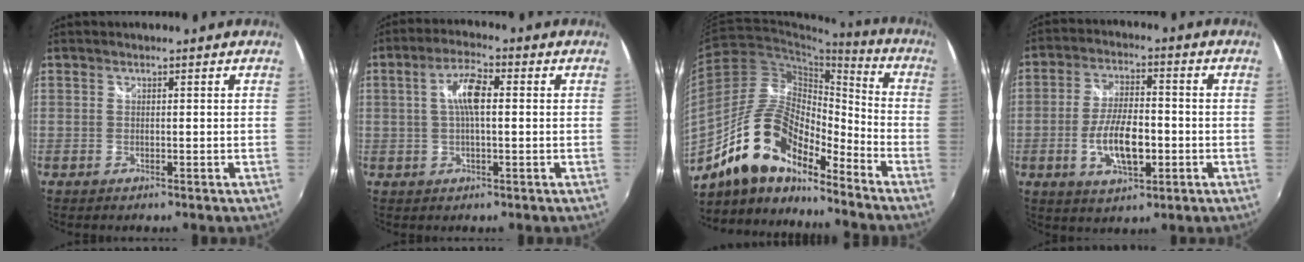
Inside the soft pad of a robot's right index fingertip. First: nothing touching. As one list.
[{"total": 6.3, "force": [0.7, 1.9, 5.9], "torque": [-0.112, 0.012, 0.012]}, {"total": 16.8, "force": [-12.5, 6.1, 9.5], "torque": [-0.179, 0.007, -0.241]}, {"total": 10.3, "force": [-2.7, 4.3, 9.0], "torque": [-0.174, -0.005, -0.043]}]